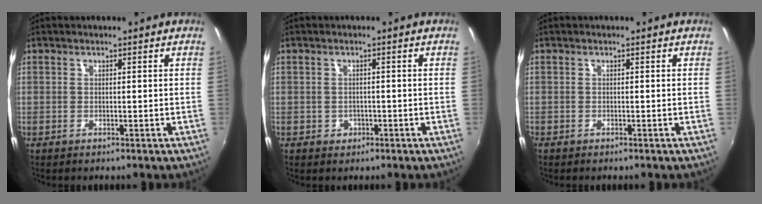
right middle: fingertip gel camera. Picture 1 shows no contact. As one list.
[{"total": 3.2, "force": [-0.8, 2.9, 1.0], "torque": [-0.020, -0.001, -0.006]}, {"total": 0.7, "force": [-0.5, 0.5, 0.2], "torque": [-0.005, -0.001, -0.008]}]